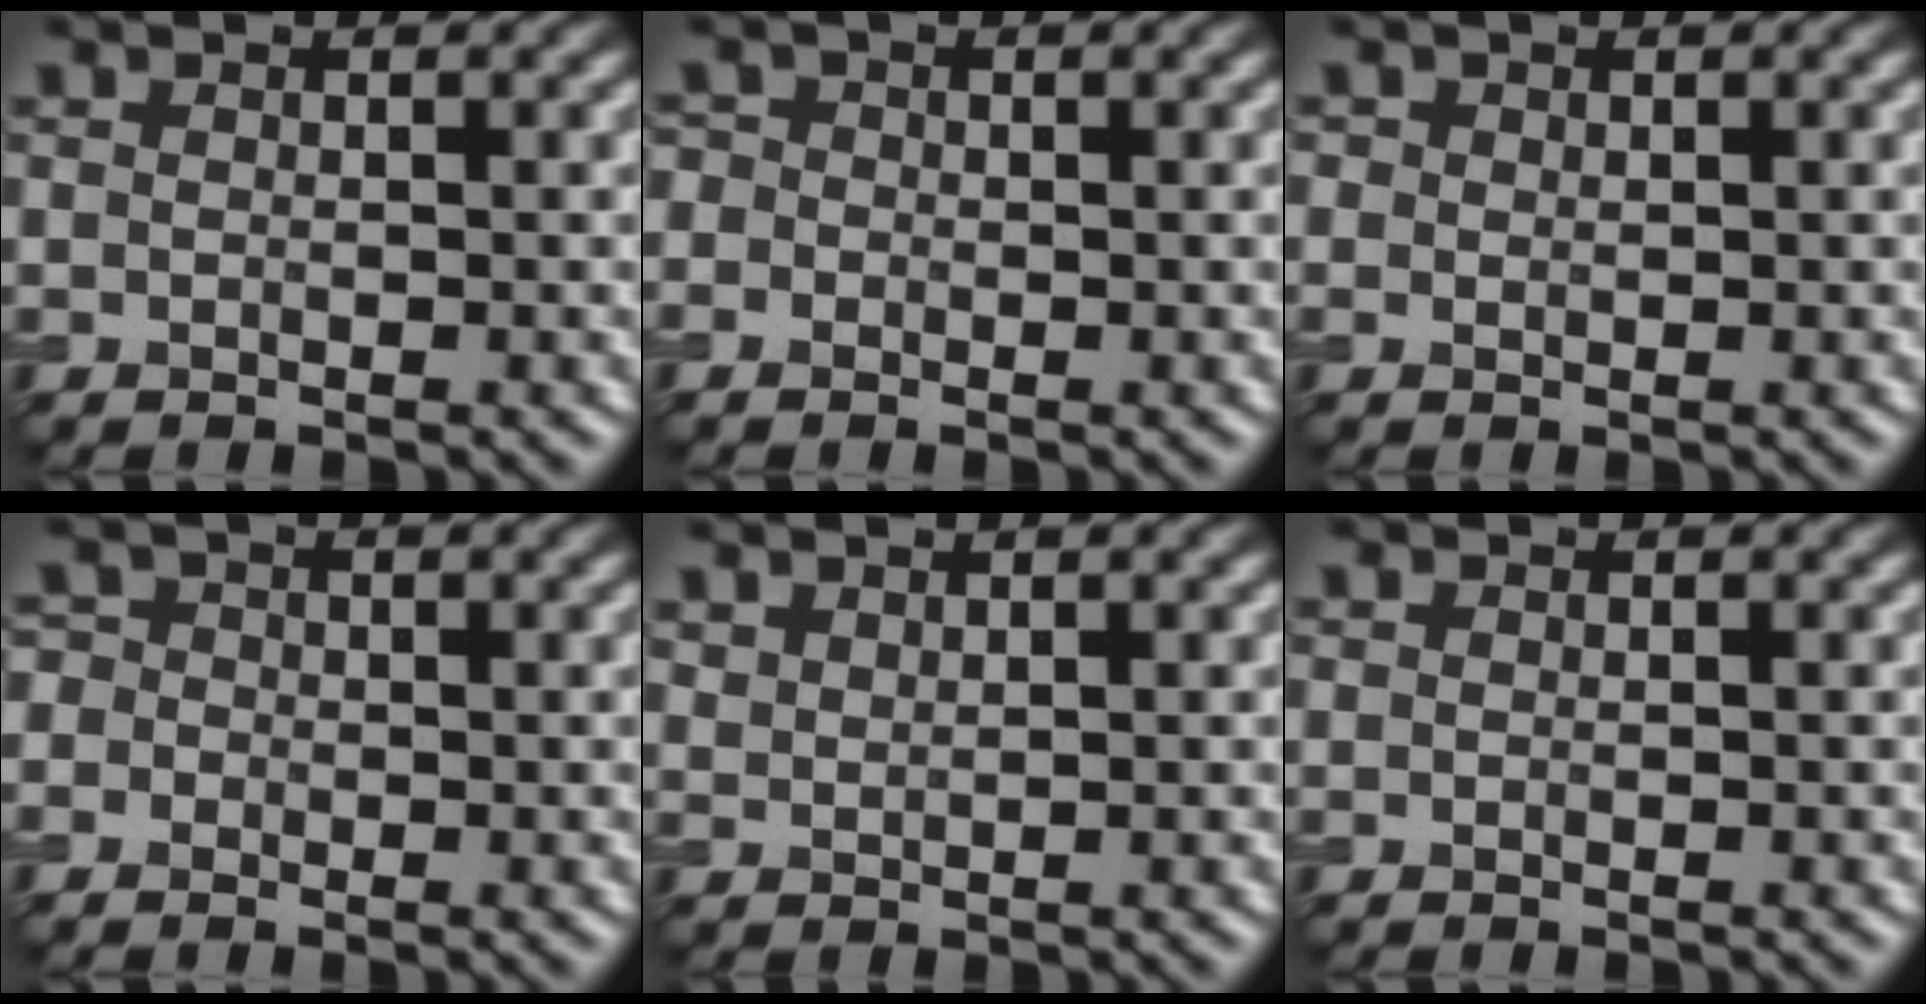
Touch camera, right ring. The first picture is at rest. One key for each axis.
{"total": 1.2, "fx": -0.3, "fy": 1.2, "fz": 0.4, "tx": -0.005, "ty": 0.003, "tz": -0.019}
{"total": 0.8, "fx": 0.3, "fy": 0.7, "fz": 0.3, "tx": -0.003, "ty": 0.002, "tz": 0.002}
{"total": 2.1, "fx": -0.2, "fy": 1.9, "fz": 0.7, "tx": 0.002, "ty": 0.013, "tz": -0.030}
{"total": 1.0, "fx": 0.9, "fy": 0.3, "fz": 0.2, "tx": -0.008, "ty": -0.002, "tz": 0.023}
{"total": 0.0}